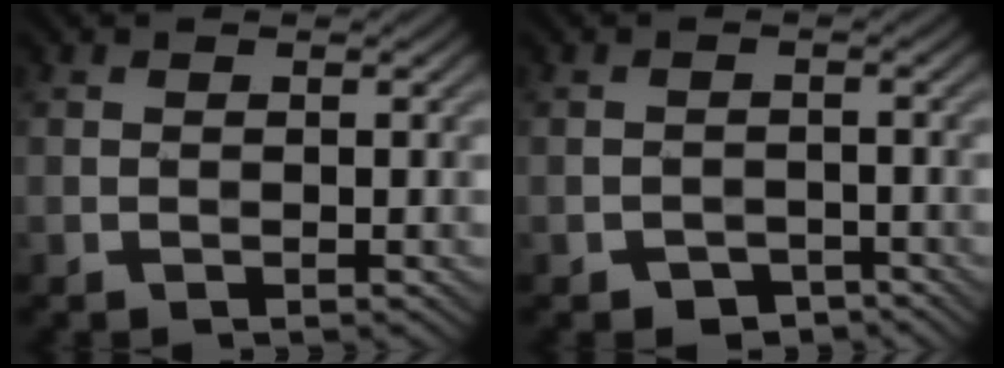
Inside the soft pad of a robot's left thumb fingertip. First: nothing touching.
{"total": 2.0, "force": [-1.6, 1.1, 0.4], "torque": [-0.002, 0.005, -0.025]}